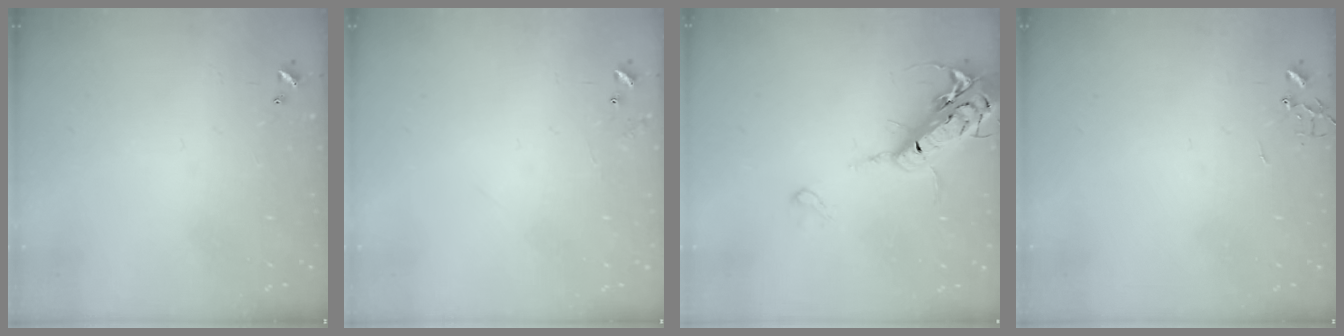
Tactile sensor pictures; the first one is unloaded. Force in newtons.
{"total": 6.9, "press": 6.9, "slide": 0.4}
{"total": 20.3, "press": 19.9, "slide": 3.9}
{"total": 0.0}